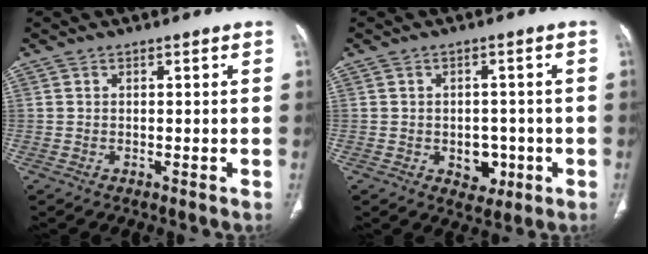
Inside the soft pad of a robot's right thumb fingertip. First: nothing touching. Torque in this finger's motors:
{"motor_torque": [3.48, 0.18, 0.71, -0.37, -0.01]}